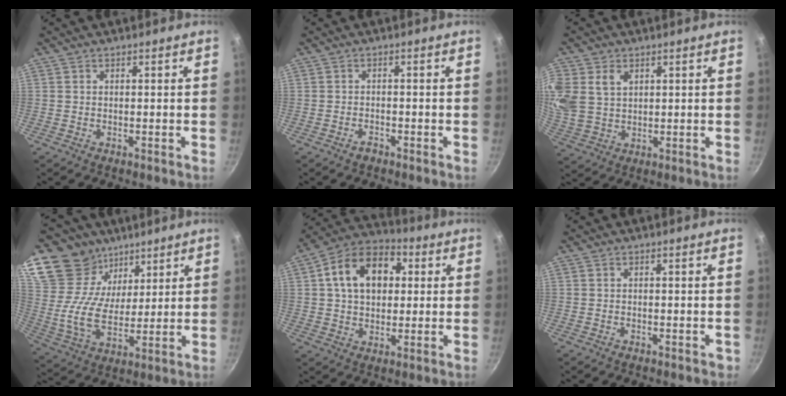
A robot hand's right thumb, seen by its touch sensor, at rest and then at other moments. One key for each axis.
{"total": 1.3, "fx": -1.2, "fy": -0.3, "fz": -0.2, "tx": 0.003, "ty": 0.012, "tz": -0.018}
{"total": 12.7, "fx": 4.0, "fy": 9.6, "fz": 7.3, "tx": -0.174, "ty": 0.009, "tz": 0.086}
{"total": 18.8, "fx": 12.4, "fy": 12.1, "fz": 7.3, "tx": -0.134, "ty": -0.057, "tz": 0.226}
{"total": 14.8, "fx": 3.2, "fy": 10.4, "fz": 10.0, "tx": -0.135, "ty": 0.022, "tz": 0.036}
{"total": 0.8, "fx": -0.5, "fy": -0.5, "fz": -0.4, "tx": 0.011, "ty": 0.005, "tz": -0.001}